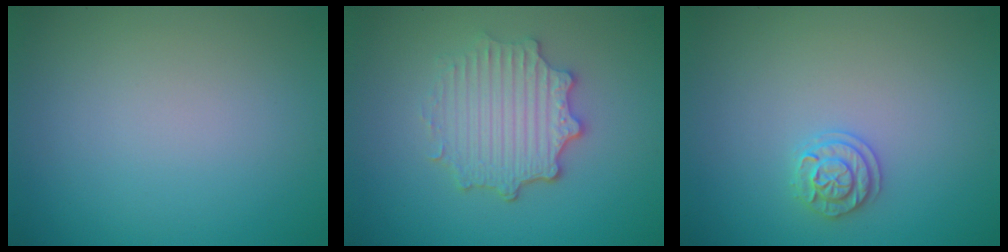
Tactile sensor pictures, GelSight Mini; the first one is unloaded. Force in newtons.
{"total": 4.5, "press": 3.7, "slide": 2.6}
{"total": 1.8, "press": 1.8, "slide": 0.5}